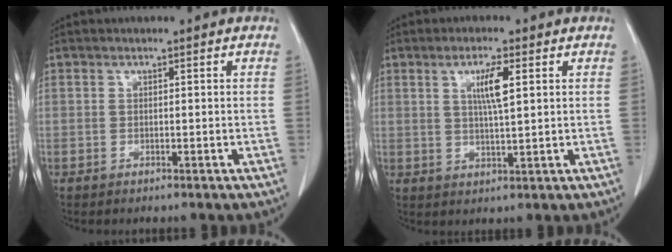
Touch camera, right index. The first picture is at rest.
{"total": 4.8, "force": [1.6, 0.3, 4.6], "torque": [-0.083, -0.002, 0.029]}